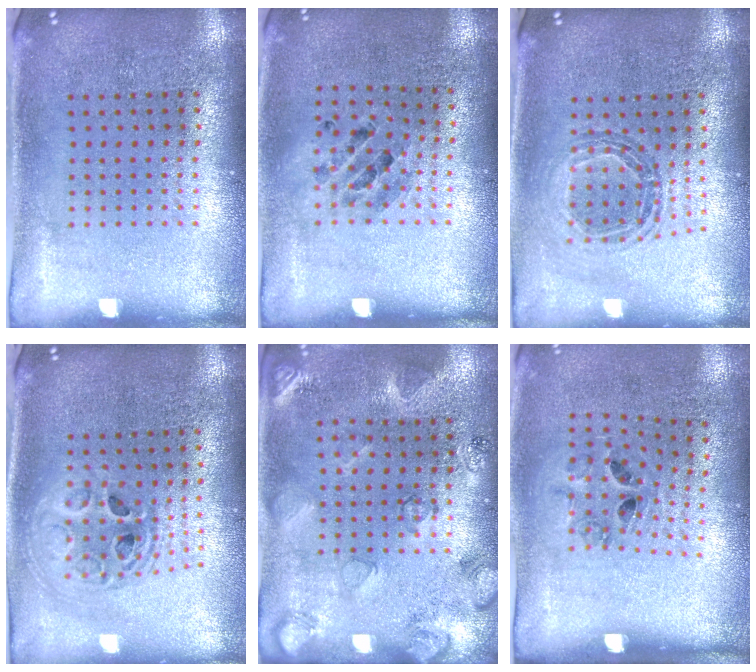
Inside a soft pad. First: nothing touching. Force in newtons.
{"total": 0.8, "press": 0.8, "slide": 0.0}
{"total": 0.9, "press": 0.9, "slide": 0.1}
{"total": 1.9, "press": 1.6, "slide": 1.1}
{"total": 2.1, "press": 1.9, "slide": 1.0}
{"total": 1.3, "press": 0.6, "slide": 1.1}